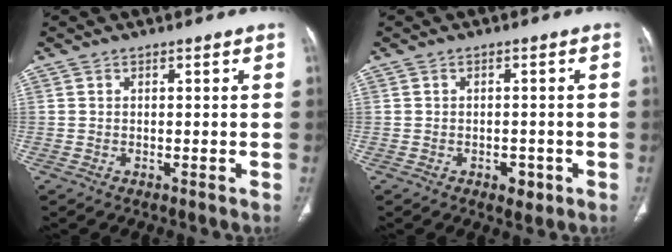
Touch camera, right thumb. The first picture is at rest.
{"total": 2.8, "force": [-1.3, 1.9, 1.7], "torque": [-0.011, 0.004, -0.012]}